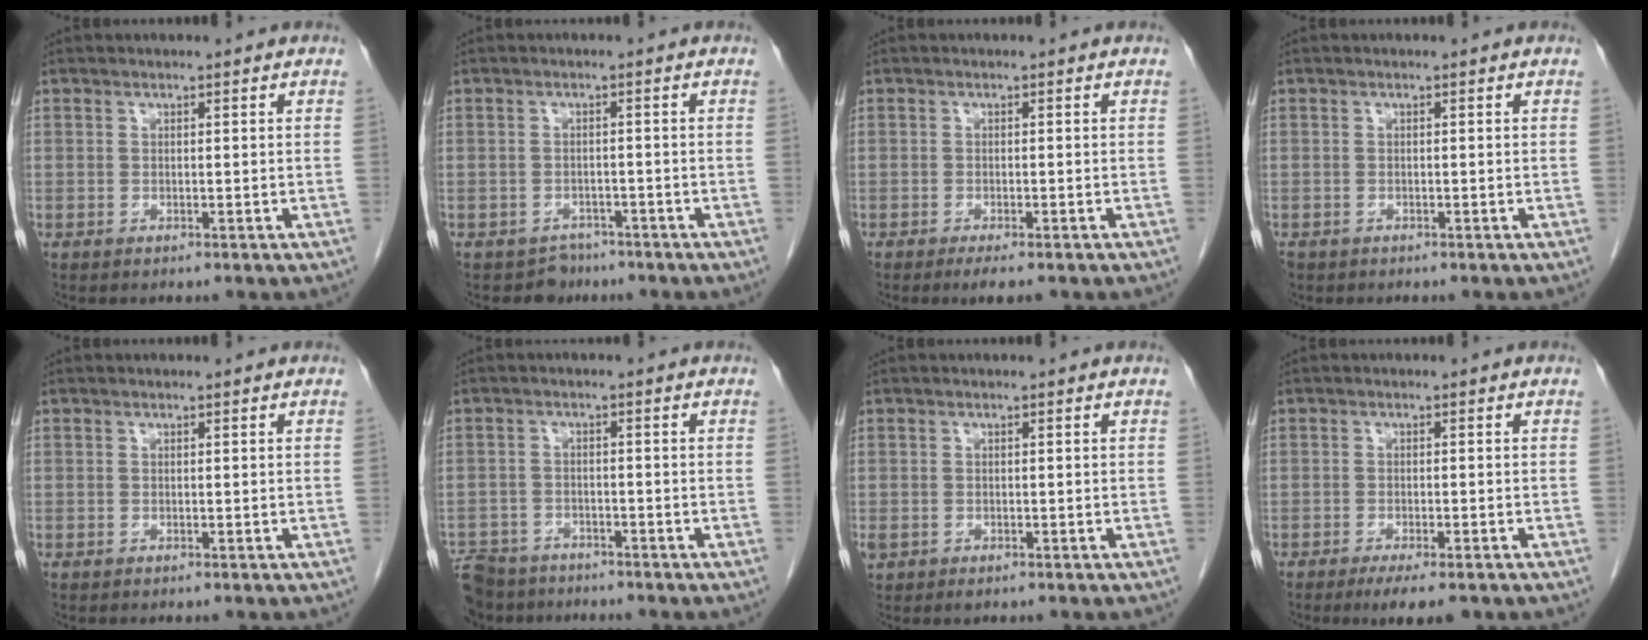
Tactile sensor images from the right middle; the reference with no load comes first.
{"total": 3.0, "force": [-2.3, 1.8, -0.6], "torque": [0.004, 0.006, -0.036]}
{"total": 3.2, "force": [-2.4, 0.7, 2.1], "torque": [-0.025, -0.006, -0.032]}
{"total": 1.1, "force": [-0.9, 0.7, 0.2], "torque": [-0.012, 0.000, -0.015]}
{"total": 0.0}
{"total": 9.4, "force": [-7.8, 4.8, 2.4], "torque": [-0.065, -0.006, -0.125]}
{"total": 1.9, "force": [-0.9, 1.4, 1.0], "torque": [-0.022, -0.002, -0.008]}
{"total": 5.4, "force": [-3.8, 1.1, 3.6], "torque": [-0.047, -0.010, -0.053]}